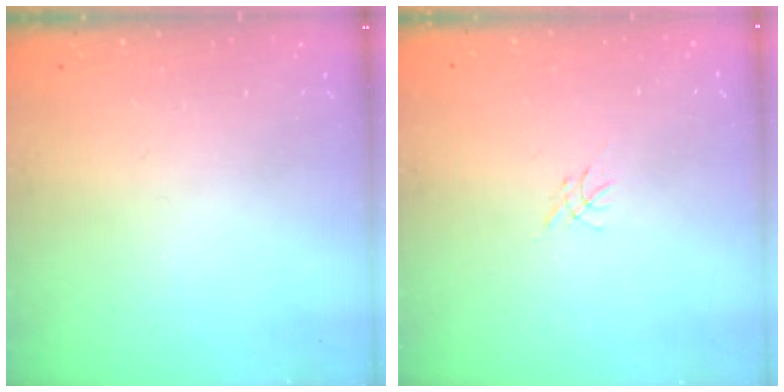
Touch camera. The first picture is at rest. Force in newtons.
{"total": 0.0}